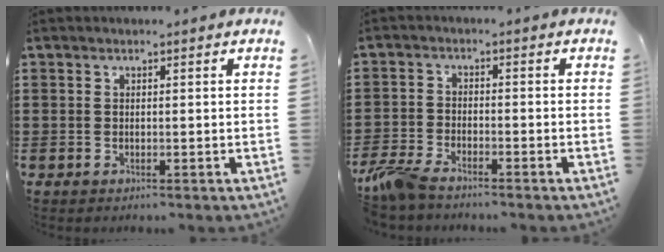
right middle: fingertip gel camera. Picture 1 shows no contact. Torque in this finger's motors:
{"motor_torque": [2.14, 0.00, 0.35, 0.16]}